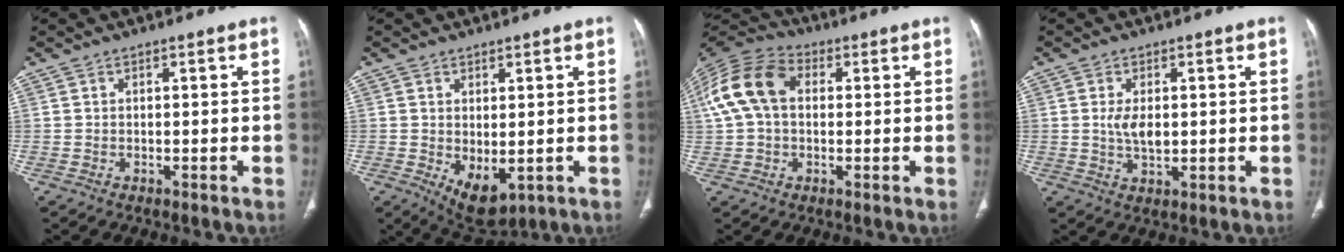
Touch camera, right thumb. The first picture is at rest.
{"total": 6.5, "force": [-1.1, 3.5, 5.4], "torque": [-0.077, -0.014, 0.003]}
{"total": 13.3, "force": [2.1, 9.2, 9.3], "torque": [-0.188, 0.035, 0.031]}
{"total": 4.5, "force": [0.5, 2.3, 3.8], "torque": [-0.074, -0.008, 0.012]}